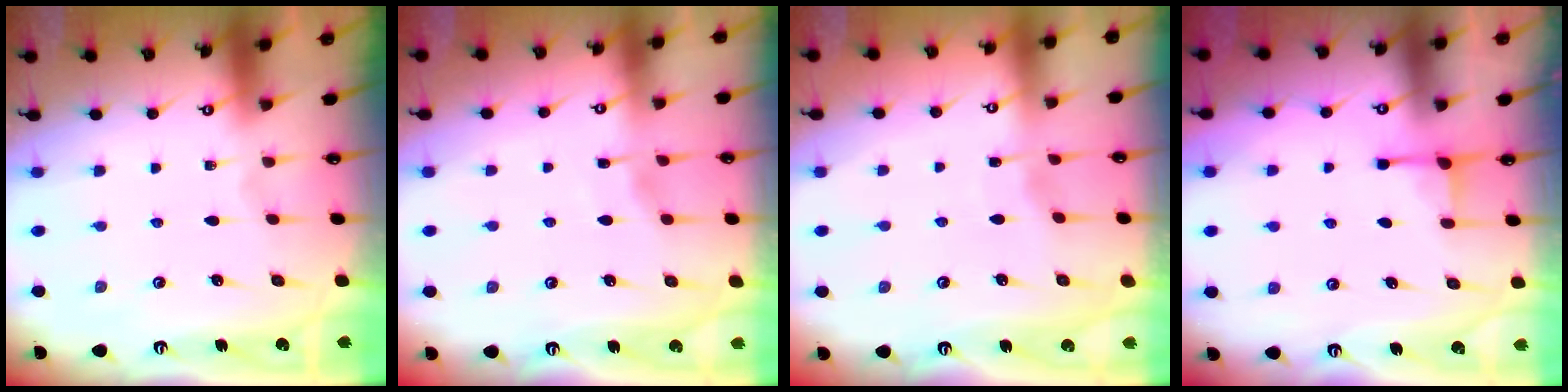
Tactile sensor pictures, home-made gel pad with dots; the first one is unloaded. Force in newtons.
{"total": 3.5, "press": 3.5, "slide": 0.4}
{"total": 2.0, "press": 2.0, "slide": 0.3}
{"total": 2.5, "press": 2.5, "slide": 0.5}